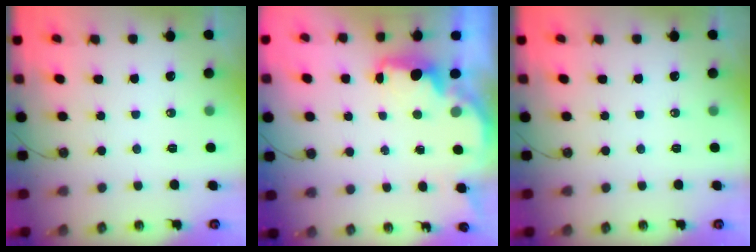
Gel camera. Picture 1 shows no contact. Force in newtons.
{"total": 1.9, "press": 1.9, "slide": 0.5}
{"total": 0.0}